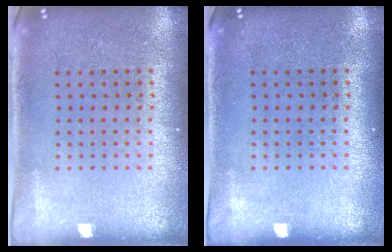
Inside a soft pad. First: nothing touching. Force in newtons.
{"total": 0.0}